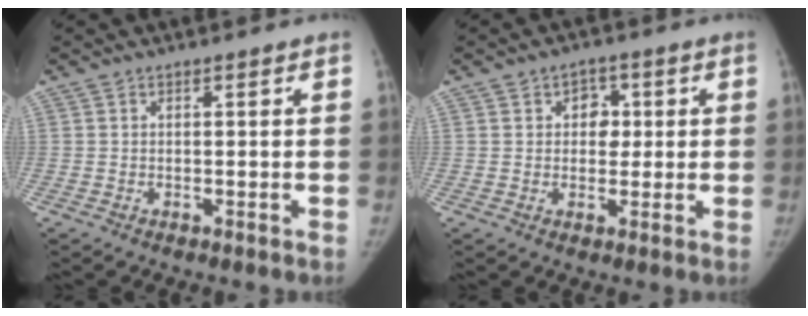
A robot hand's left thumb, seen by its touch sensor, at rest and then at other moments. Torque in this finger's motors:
{"motor_torque": [-0.34, -0.07, 0.09, 0.12, -0.04]}